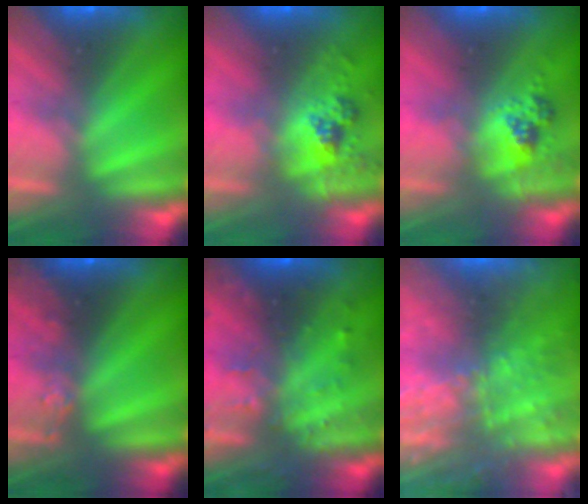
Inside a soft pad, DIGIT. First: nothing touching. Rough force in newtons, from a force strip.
{"total": 2.4}
{"total": 2.5}
{"total": 2.4}
{"total": 3.3}
{"total": 8.0}